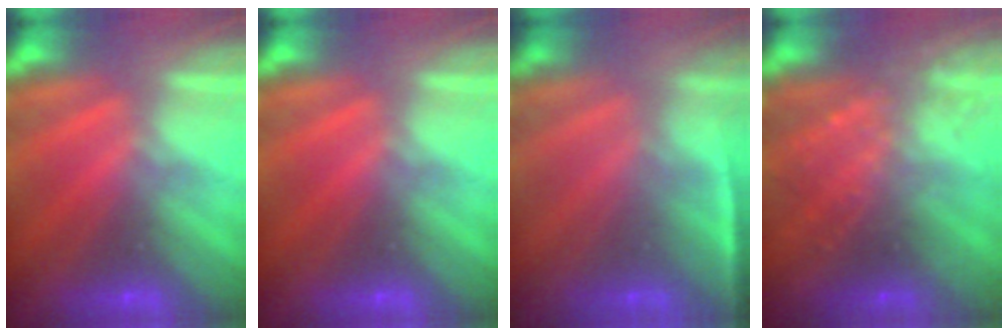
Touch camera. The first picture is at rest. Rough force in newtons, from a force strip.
{"total": 0.0}
{"total": 1.4}
{"total": 7.7}